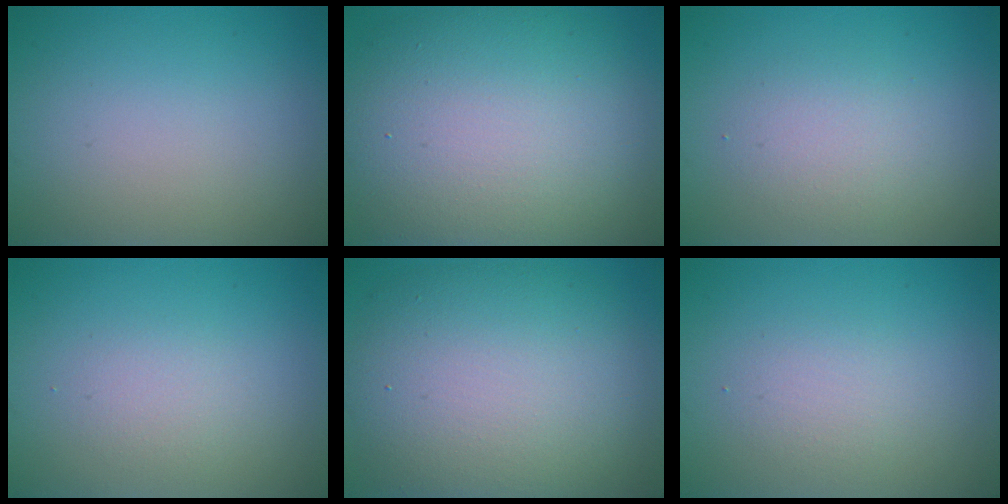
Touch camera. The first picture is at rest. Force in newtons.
{"total": 13.9, "press": 13.9, "slide": 1.0}
{"total": 2.4, "press": 2.4, "slide": 0.0}
{"total": 1.5, "press": 1.5, "slide": 0.0}
{"total": 11.4, "press": 11.4, "slide": 0.8}
{"total": 1.6, "press": 1.6, "slide": 0.1}